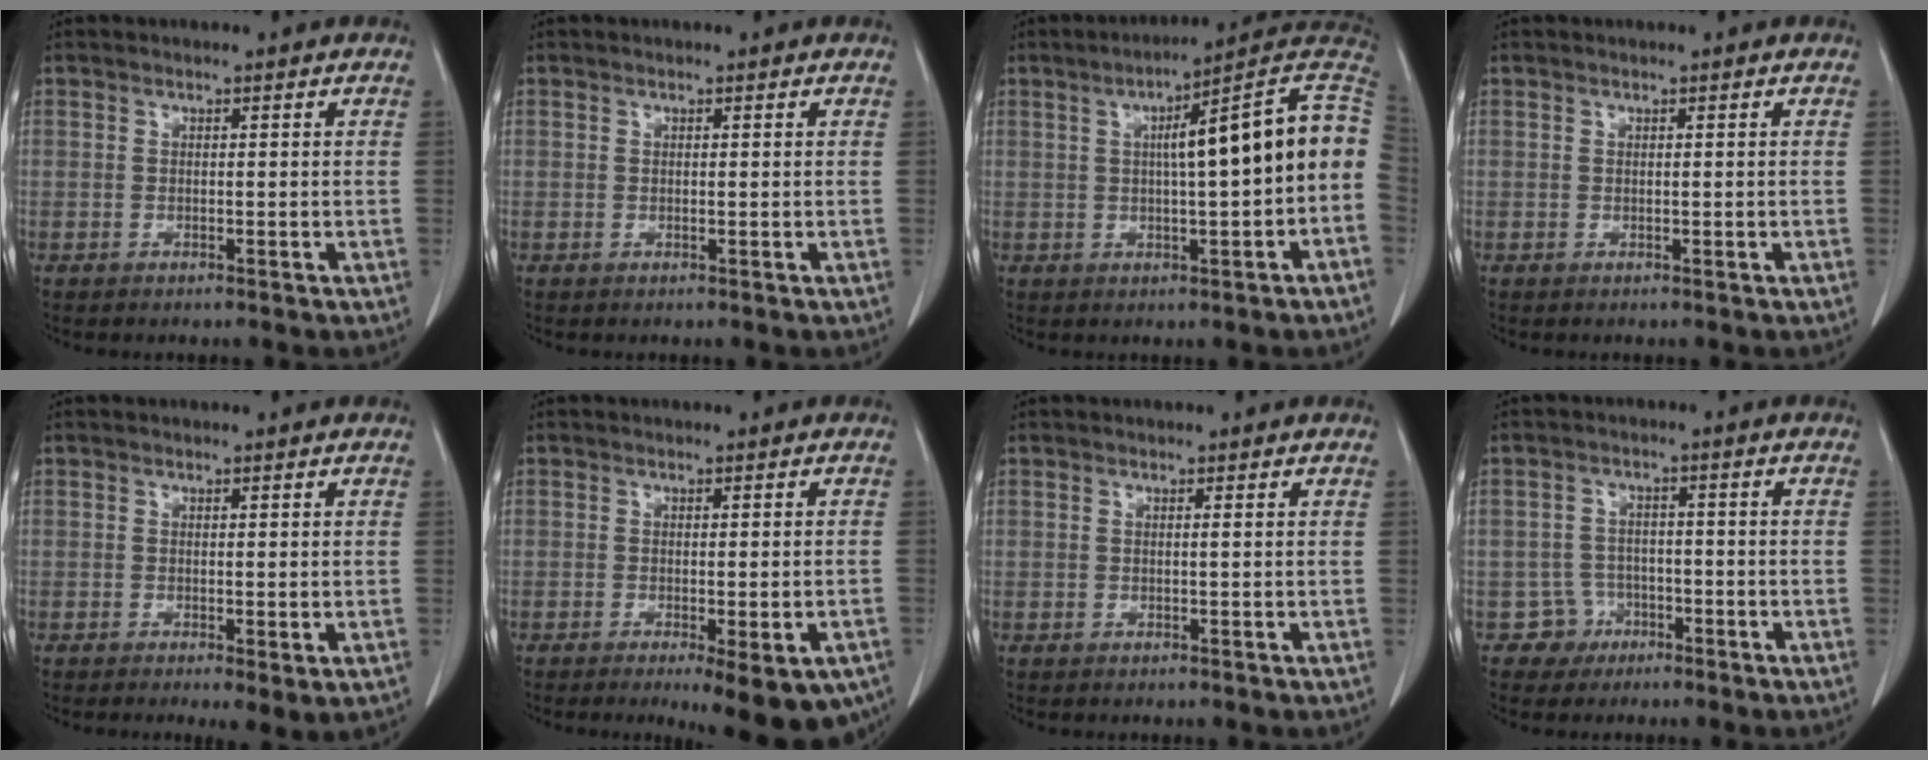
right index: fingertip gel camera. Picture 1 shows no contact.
{"total": 0.0}
{"total": 14.6, "force": [1.1, 1.1, 14.5], "torque": [-0.200, 0.038, 0.010]}
{"total": 0.0}
{"total": 3.4, "force": [-1.3, 0.8, 3.1], "torque": [-0.040, -0.011, -0.014]}
{"total": 10.7, "force": [-6.8, 2.8, 7.7], "torque": [-0.061, -0.013, -0.087]}
{"total": 0.0}
{"total": 4.0, "force": [-2.1, 3.4, -0.7], "torque": [0.019, 0.015, -0.033]}